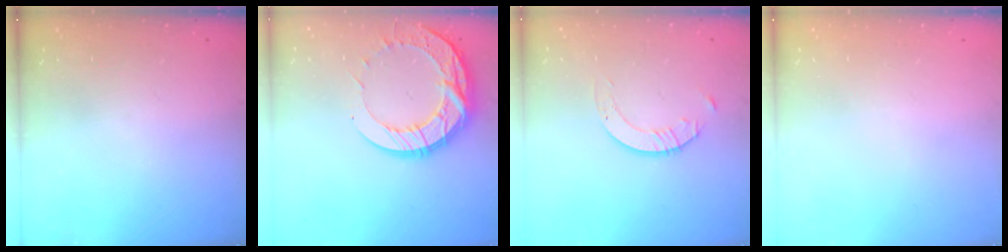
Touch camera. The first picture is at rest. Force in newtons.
{"total": 14.6, "press": 14.6, "slide": 1.2}
{"total": 2.1, "press": 2.1, "slide": 0.2}
{"total": 0.0}